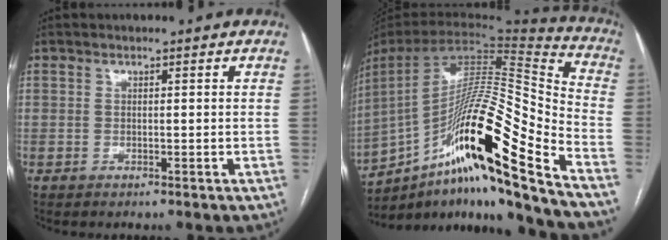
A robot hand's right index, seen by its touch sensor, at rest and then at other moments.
{"total": 27.2, "force": [-15.2, 1.1, 22.5], "torque": [-0.366, 0.000, -0.264]}